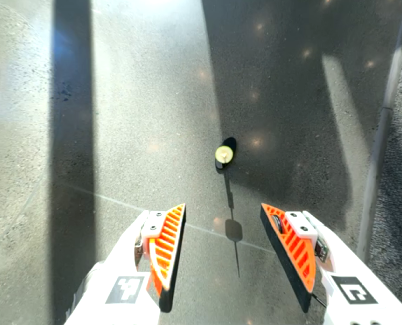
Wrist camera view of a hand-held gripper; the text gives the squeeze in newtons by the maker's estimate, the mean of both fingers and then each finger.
{"total": 0.0}